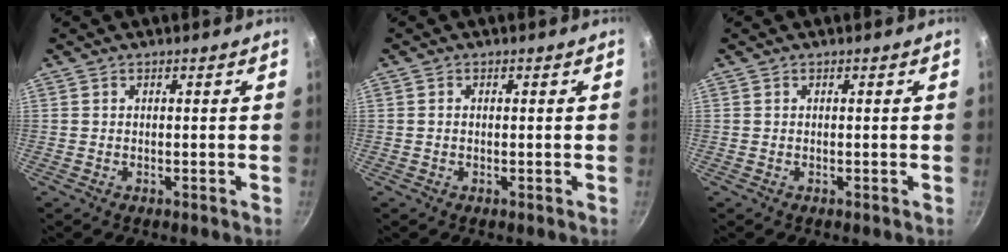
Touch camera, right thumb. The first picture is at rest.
{"total": 0.7, "force": [0.0, 0.5, 0.4], "torque": [-0.008, 0.003, -0.001]}
{"total": 0.0}